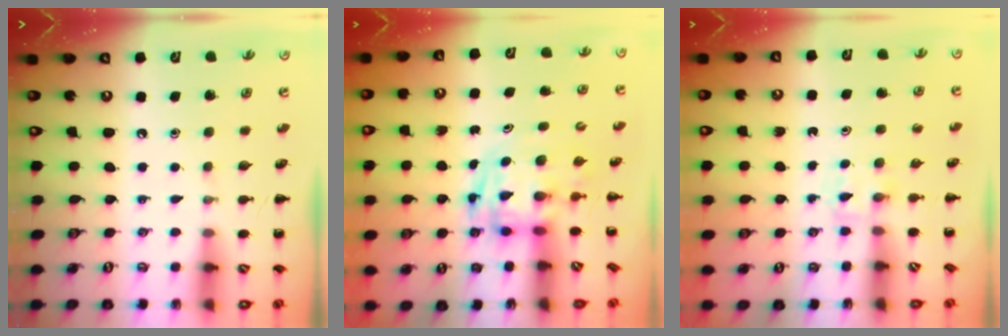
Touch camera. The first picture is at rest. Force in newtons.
{"total": 2.7, "press": 2.6, "slide": 0.5}
{"total": 2.3, "press": 2.1, "slide": 1.0}